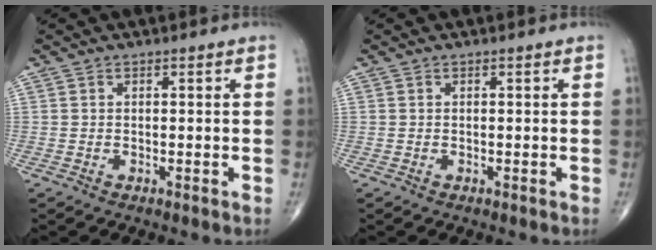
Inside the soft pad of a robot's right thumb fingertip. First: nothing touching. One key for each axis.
{"total": 0.0}